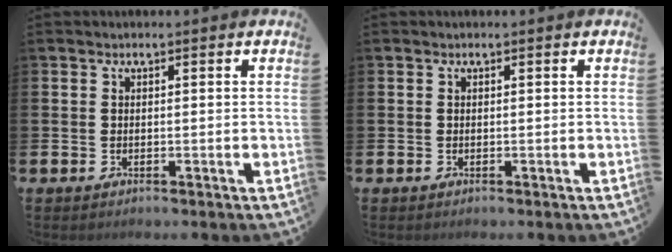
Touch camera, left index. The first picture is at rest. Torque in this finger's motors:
{"motor_torque": [0.00, 0.00, 0.00, -0.01]}